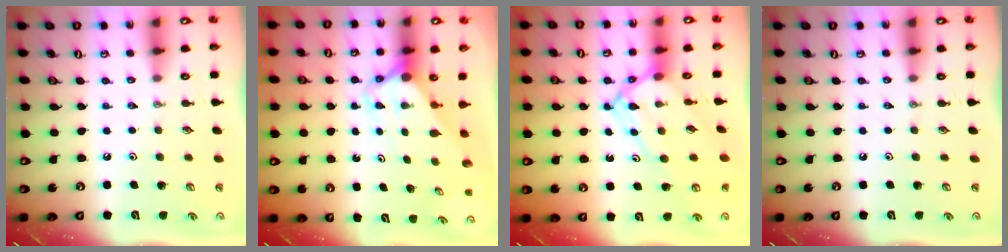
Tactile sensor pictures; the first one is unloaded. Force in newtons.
{"total": 2.9, "press": 2.9, "slide": 0.2}
{"total": 11.8, "press": 11.8, "slide": 1.0}
{"total": 0.0}